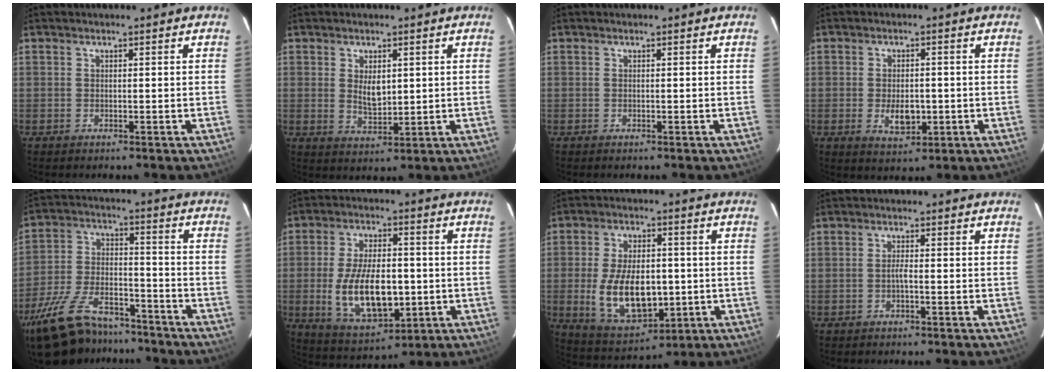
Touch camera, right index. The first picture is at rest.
{"total": 4.6, "force": [1.0, 2.5, 3.8], "torque": [-0.062, -0.005, 0.021]}
{"total": 0.0}
{"total": 5.4, "force": [-1.2, 3.2, 4.1], "torque": [-0.076, -0.007, -0.014]}
{"total": 22.0, "force": [-16.6, 9.4, 11.0], "torque": [-0.236, -0.013, -0.266]}
{"total": 15.1, "force": [-2.3, 7.6, 12.8], "torque": [-0.249, -0.012, -0.022]}
{"total": 14.5, "force": [-1.9, 8.2, 11.8], "torque": [-0.232, -0.010, -0.013]}
{"total": 1.1, "force": [-0.5, -0.1, 1.0], "torque": [-0.019, 0.002, -0.012]}